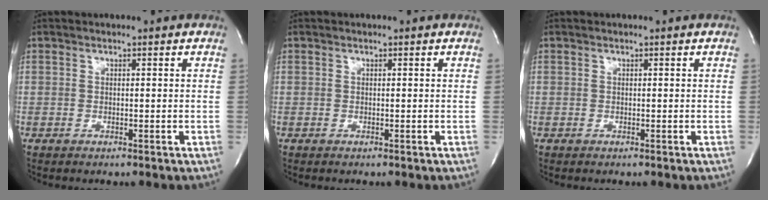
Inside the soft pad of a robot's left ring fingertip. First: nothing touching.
{"total": 0.0}
{"total": 0.0}